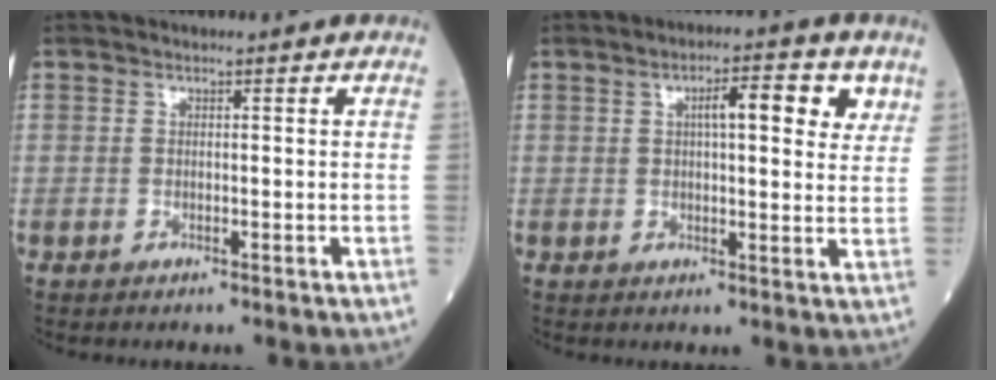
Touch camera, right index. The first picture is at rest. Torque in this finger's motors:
{"motor_torque": [1.03, 0.32, 0.45, 0.09]}